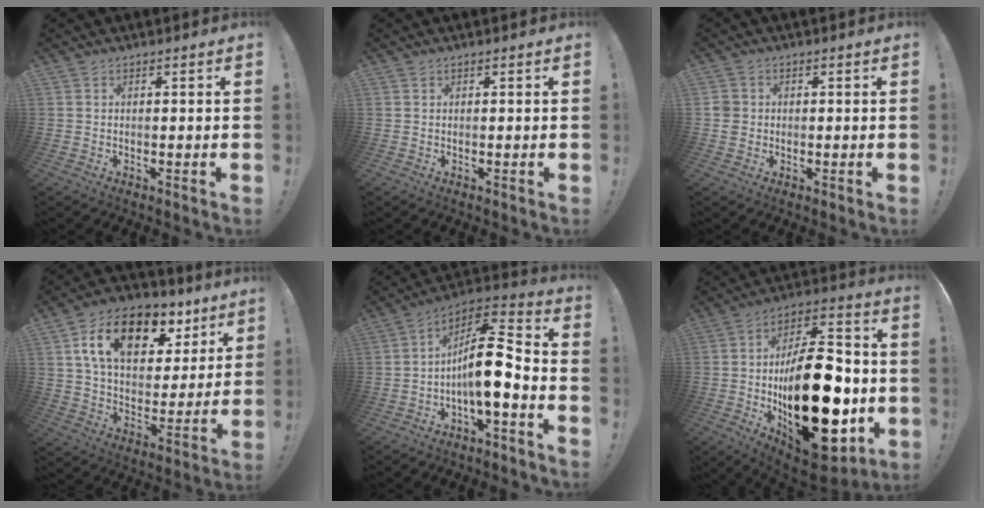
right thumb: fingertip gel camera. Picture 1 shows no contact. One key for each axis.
{"total": 0.0}
{"total": 3.7, "fx": -0.1, "fy": 3.4, "fz": 1.4, "tx": -0.030, "ty": 0.007, "tz": 0.000}
{"total": 19.0, "fx": 9.4, "fy": 11.2, "fz": 12.0, "tx": -0.184, "ty": -0.038, "tz": 0.164}
{"total": 14.9, "fx": -2.3, "fy": 5.1, "fz": 13.8, "tx": -0.226, "ty": 0.008, "tz": -0.039}
{"total": 33.1, "fx": -5.1, "fy": 17.1, "fz": 27.9, "tx": -0.460, "ty": 0.030, "tz": -0.062}